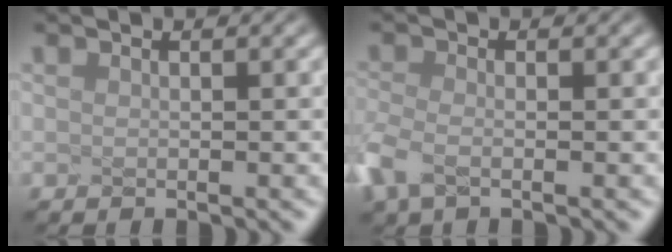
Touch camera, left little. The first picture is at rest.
{"total": 2.2, "force": [-2.0, -0.3, 0.7], "torque": [-0.054, -0.006, -0.005]}